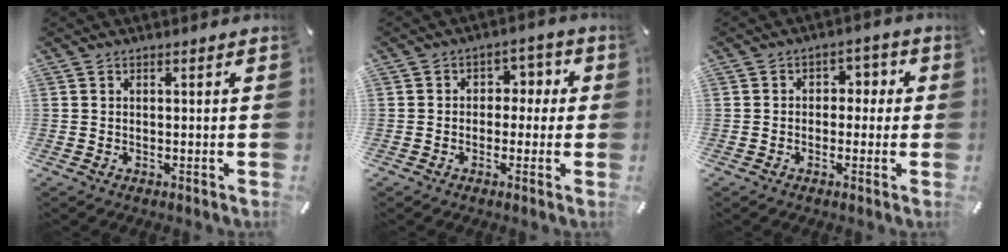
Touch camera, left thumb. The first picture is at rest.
{"total": 4.8, "force": [-1.3, 4.3, 1.9], "torque": [-0.026, 0.016, -0.033]}
{"total": 4.0, "force": [-1.3, 3.4, 1.7], "torque": [-0.019, 0.013, -0.032]}